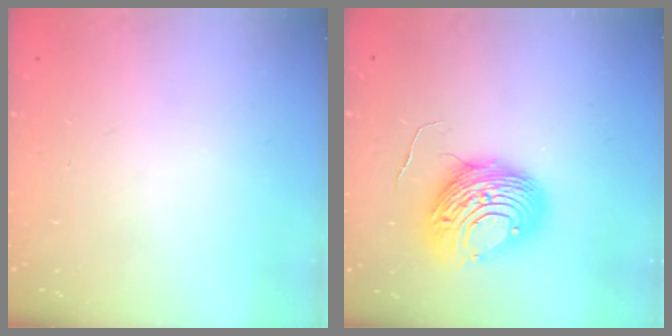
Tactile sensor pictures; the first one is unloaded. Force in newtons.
{"total": 11.8, "press": 11.7, "slide": 1.2}